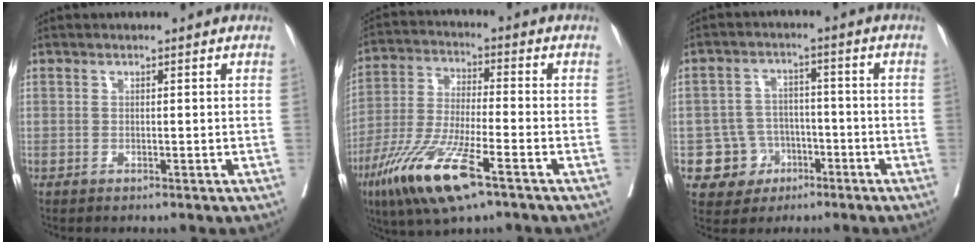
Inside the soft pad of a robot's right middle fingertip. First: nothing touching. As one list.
[{"total": 13.9, "force": [-7.7, 2.0, 11.4], "torque": [-0.235, -0.030, -0.141]}, {"total": 6.5, "force": [-2.7, 5.9, 0.8], "torque": [-0.011, 0.012, -0.037]}]